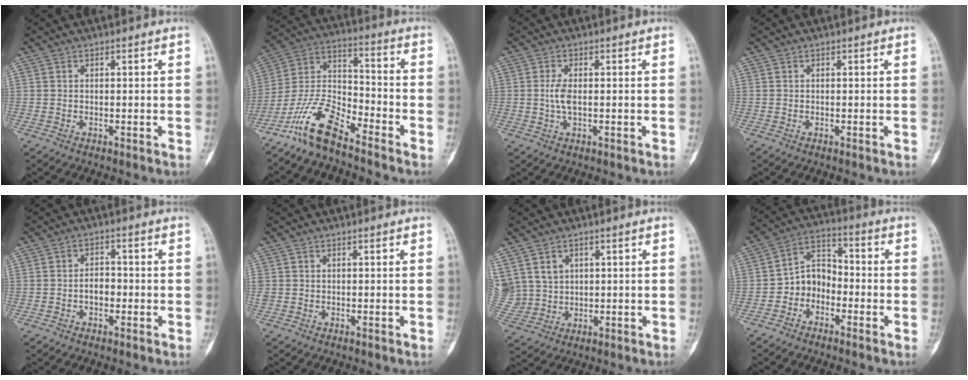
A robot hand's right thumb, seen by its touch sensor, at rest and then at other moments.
{"total": 11.7, "force": [-9.1, 3.7, 6.3], "torque": [-0.126, 0.072, -0.185]}
{"total": 3.0, "force": [-0.1, 1.2, 2.8], "torque": [-0.065, 0.000, -0.002]}
{"total": 0.0}
{"total": 3.3, "force": [-0.9, 2.2, 2.3], "torque": [-0.023, 0.014, -0.020]}
{"total": 1.1, "force": [0.1, 1.0, 0.6], "torque": [-0.014, 0.010, 0.005]}
{"total": 10.0, "force": [3.1, 8.6, 3.9], "torque": [-0.088, 0.012, 0.086]}
{"total": 7.5, "force": [-2.7, 5.9, 3.8], "torque": [-0.038, 0.041, -0.063]}